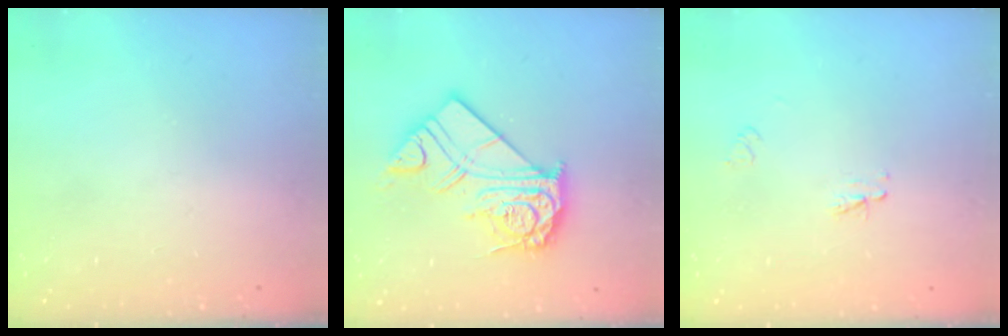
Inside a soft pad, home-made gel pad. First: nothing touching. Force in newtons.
{"total": 17.4, "press": 17.3, "slide": 1.7}
{"total": 2.3, "press": 2.2, "slide": 0.2}